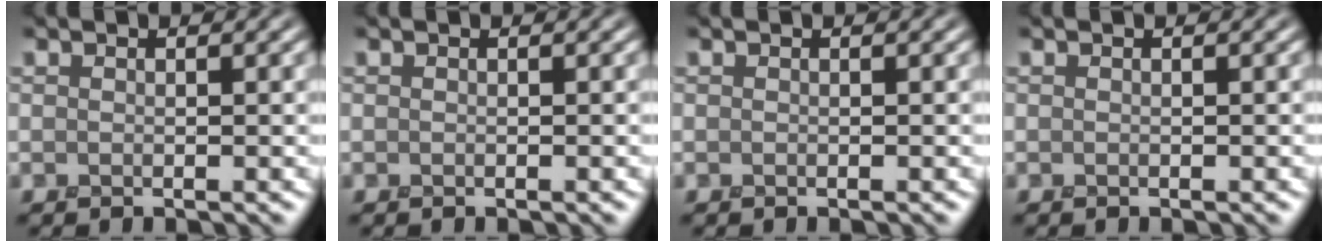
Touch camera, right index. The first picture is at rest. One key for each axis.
{"total": 0.0}
{"total": 0.0}
{"total": 0.0}